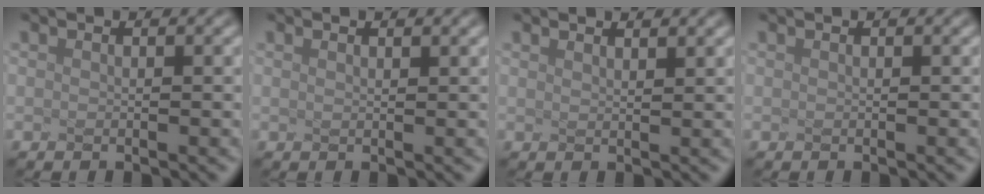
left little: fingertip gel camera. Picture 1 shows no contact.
{"total": 0.9, "force": [0.6, 0.3, 0.6], "torque": [-0.004, 0.011, 0.001]}
{"total": 1.3, "force": [1.2, 0.2, 0.5], "torque": [-0.002, 0.014, 0.014]}
{"total": 0.0}